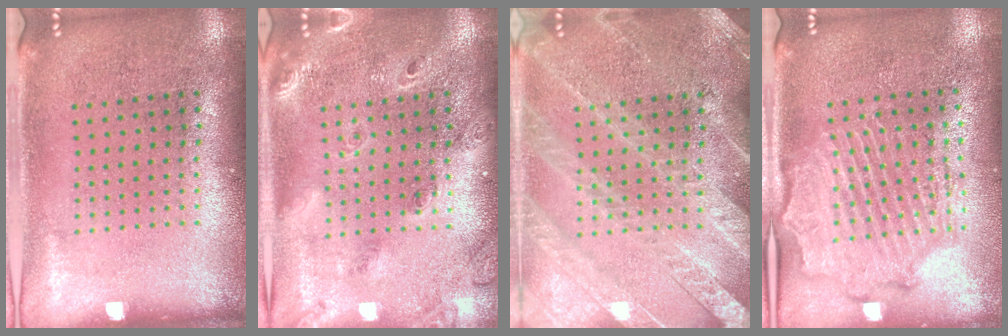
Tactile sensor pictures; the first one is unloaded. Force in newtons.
{"total": 1.8, "press": 1.7, "slide": 0.7}
{"total": 4.0, "press": 4.0, "slide": 0.5}
{"total": 2.1, "press": 2.1, "slide": 0.5}